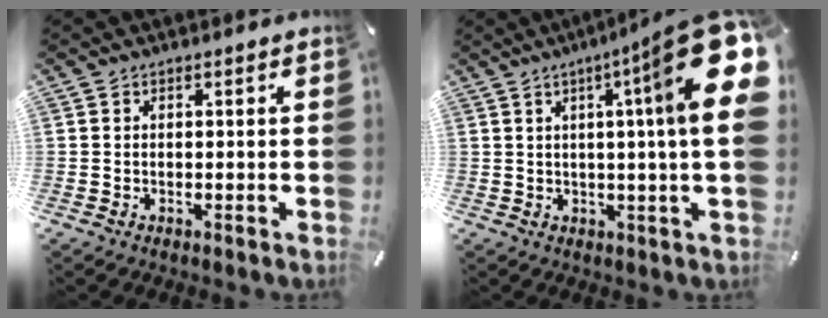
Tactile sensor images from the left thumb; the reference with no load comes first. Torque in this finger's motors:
{"motor_torque": [2.14, 2.87, 2.43, -0.34, 0.54]}